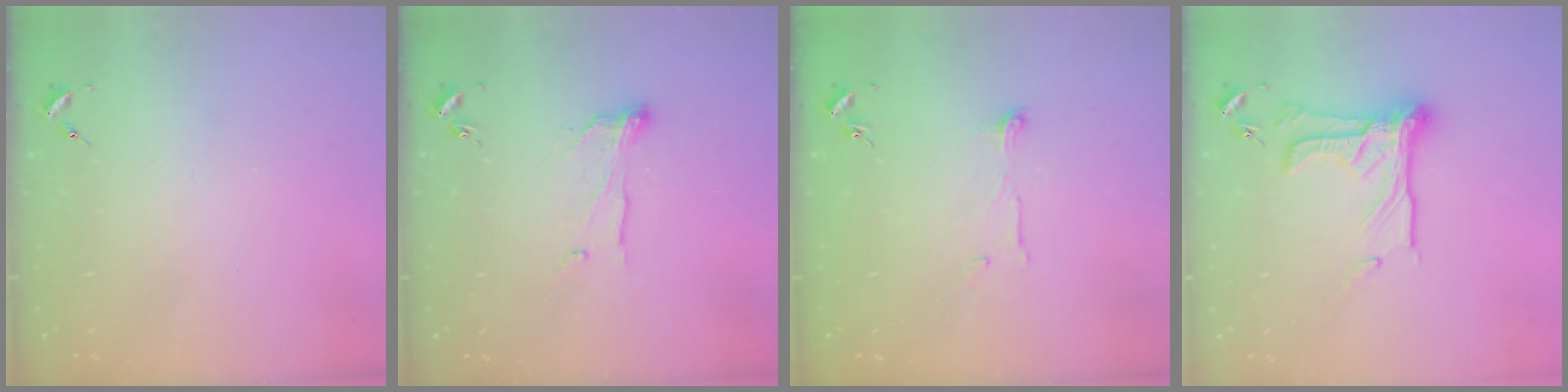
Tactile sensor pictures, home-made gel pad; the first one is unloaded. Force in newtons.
{"total": 8.3, "press": 8.3, "slide": 0.4}
{"total": 4.3, "press": 4.3, "slide": 0.4}
{"total": 16.2, "press": 16.0, "slide": 2.1}